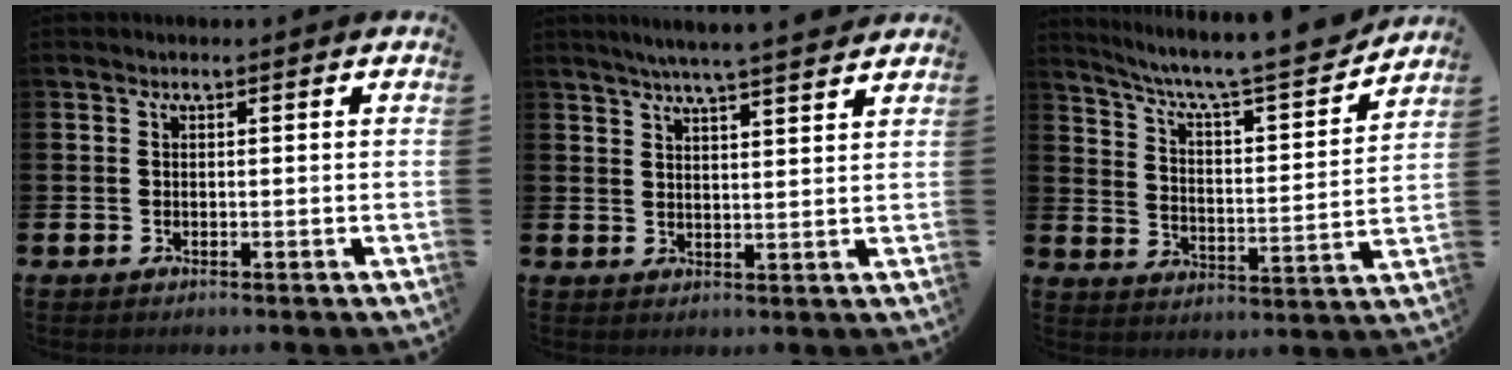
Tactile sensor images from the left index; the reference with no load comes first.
{"total": 5.4, "force": [5.2, -0.6, 1.5], "torque": [-0.042, -0.022, 0.091]}
{"total": 7.6, "force": [6.6, 1.0, 3.6], "torque": [-0.094, -0.049, 0.105]}